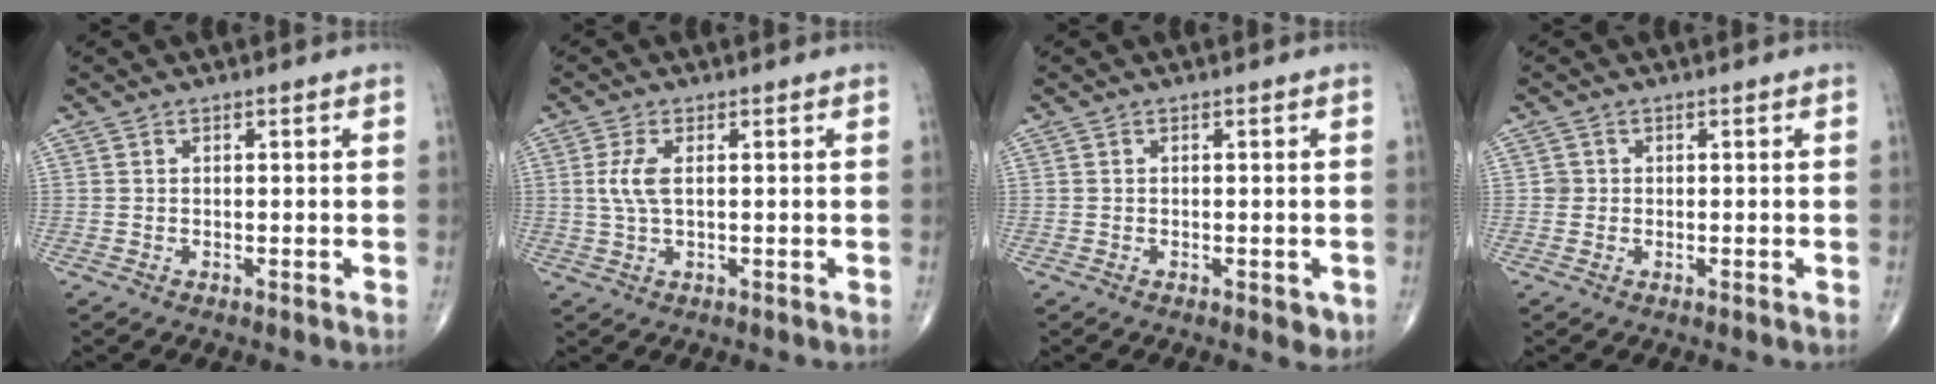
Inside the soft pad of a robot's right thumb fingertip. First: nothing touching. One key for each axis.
{"total": 4.0, "fx": 0.6, "fy": 1.5, "fz": 3.7, "tx": -0.096, "ty": 0.003, "tz": 0.013}
{"total": 2.0, "fx": -0.7, "fy": 1.0, "fz": 1.6, "tx": -0.013, "ty": -0.002, "tz": -0.006}
{"total": 1.2, "fx": 0.0, "fy": 1.2, "fz": 0.1, "tx": 0.007, "ty": 0.004, "tz": -0.001}